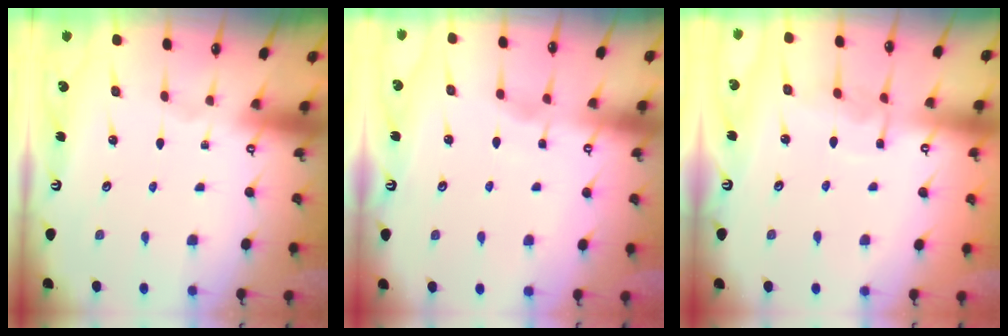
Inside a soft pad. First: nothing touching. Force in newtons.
{"total": 2.6, "press": 2.6, "slide": 0.3}
{"total": 6.7, "press": 6.7, "slide": 0.5}